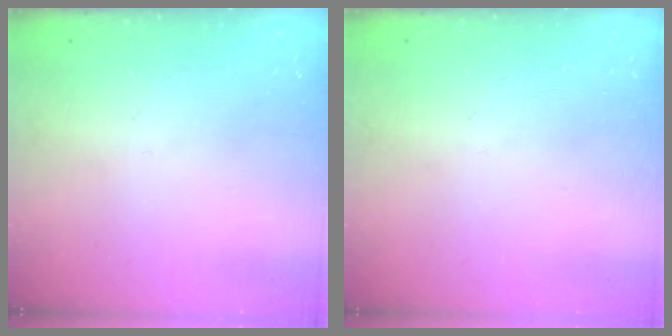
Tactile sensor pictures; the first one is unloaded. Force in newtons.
{"total": 0.0}